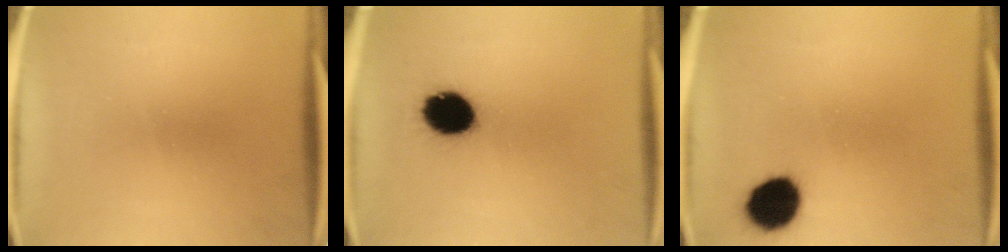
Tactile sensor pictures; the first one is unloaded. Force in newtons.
{"total": 11.7}
{"total": 9.9}